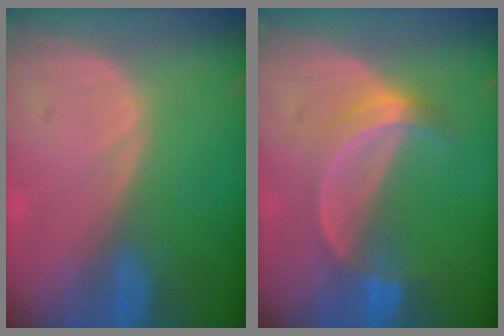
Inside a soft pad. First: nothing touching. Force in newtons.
{"total": 5.1, "press": 4.8, "slide": 2.0}